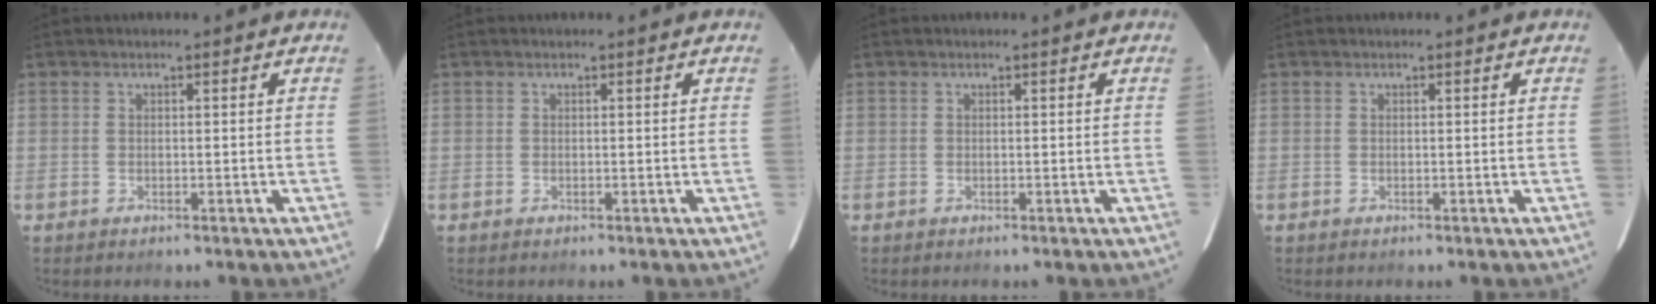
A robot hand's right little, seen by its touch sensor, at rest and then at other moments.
{"total": 0.0}
{"total": 0.0}
{"total": 0.0}